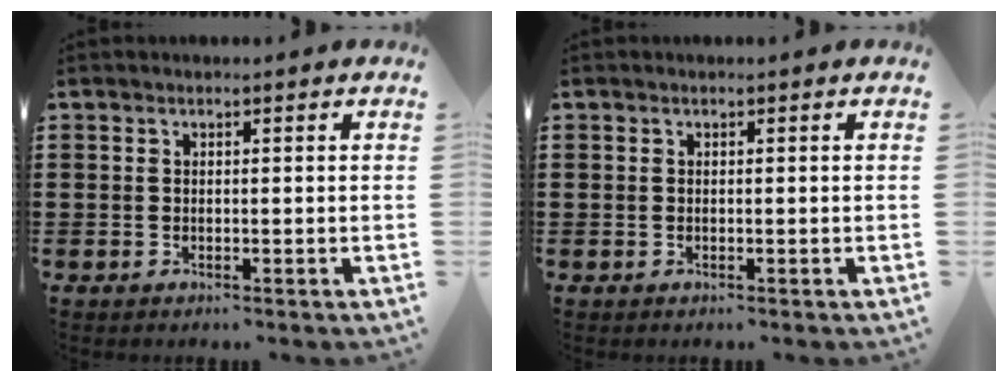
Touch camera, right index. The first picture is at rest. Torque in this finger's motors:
{"motor_torque": [-0.17, 1.97, 0.00, 0.00]}